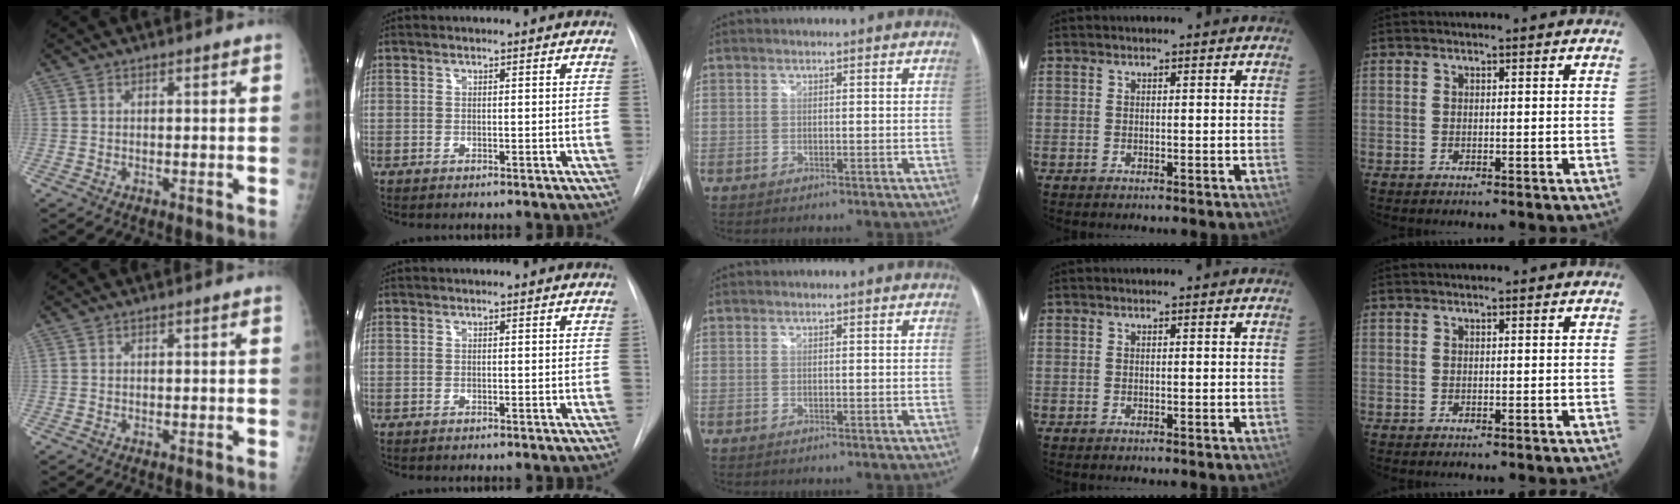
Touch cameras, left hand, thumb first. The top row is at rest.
{}